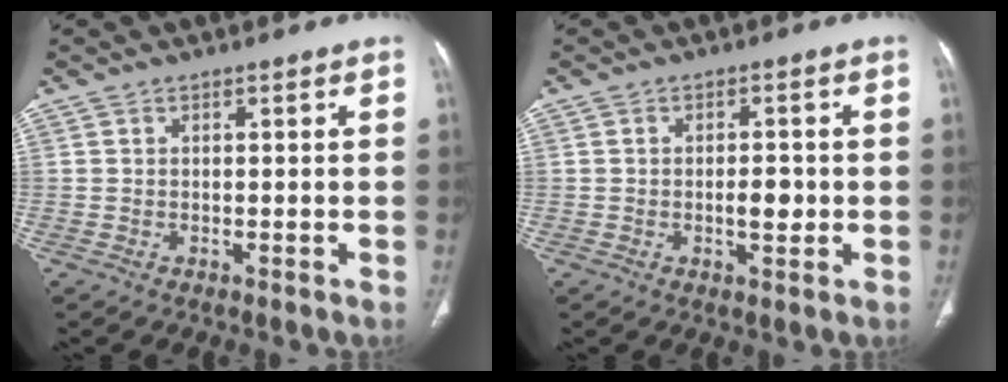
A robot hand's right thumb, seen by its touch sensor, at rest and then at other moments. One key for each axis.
{"total": 3.7, "fx": -0.5, "fy": 1.8, "fz": 3.2, "tx": -0.044, "ty": 0.001, "tz": -0.007}